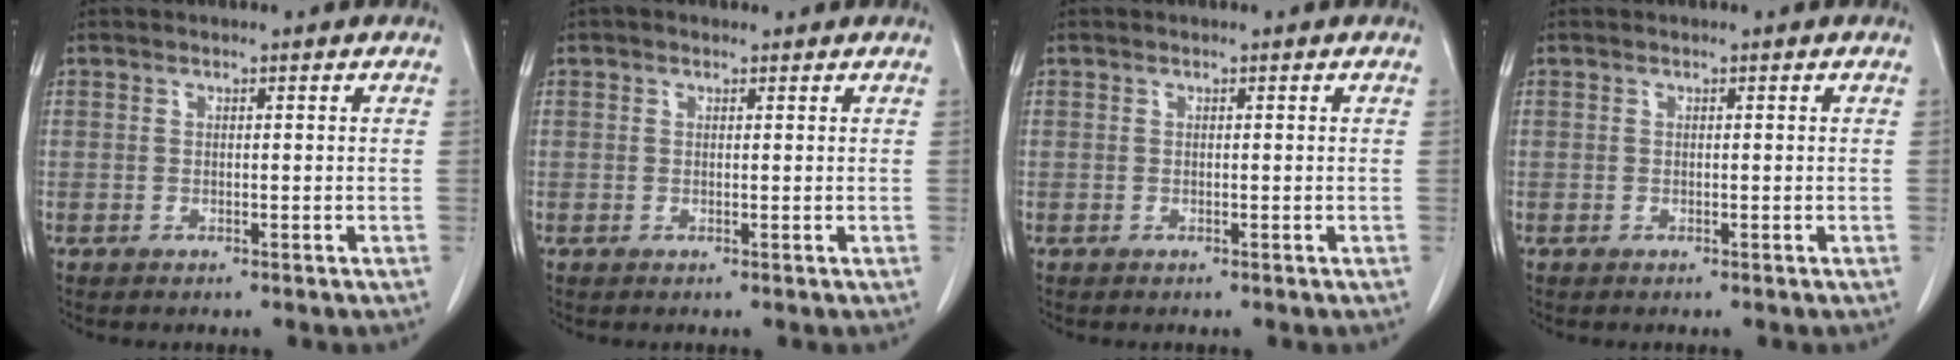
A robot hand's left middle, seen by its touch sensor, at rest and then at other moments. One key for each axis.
{"total": 1.0, "fx": 0.7, "fy": 0.6, "fz": 0.2, "tx": -0.008, "ty": 0.014, "tz": 0.009}
{"total": 0.0}
{"total": 0.0}